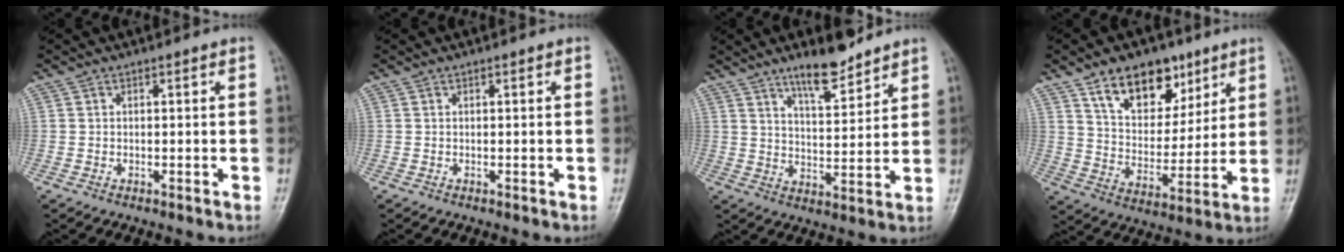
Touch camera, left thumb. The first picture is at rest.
{"total": 0.0}
{"total": 9.3, "force": [7.1, 2.5, 5.3], "torque": [-0.072, -0.055, 0.123]}
{"total": 14.9, "force": [9.1, 9.0, 7.7], "torque": [-0.077, -0.050, 0.158]}